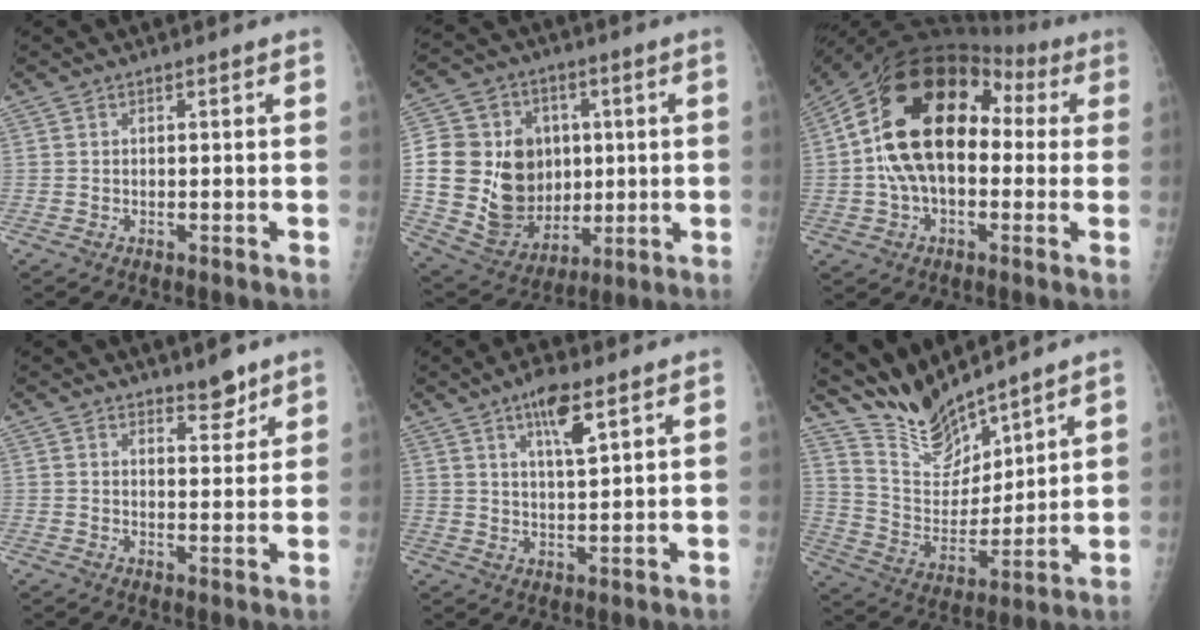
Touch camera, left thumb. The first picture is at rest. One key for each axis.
{"total": 20.4, "fx": 0.8, "fy": 16.5, "fz": 12.1, "tx": -0.194, "ty": 0.003, "tz": 0.036}
{"total": 21.4, "fx": 1.7, "fy": 13.5, "fz": 16.5, "tx": -0.270, "ty": 0.043, "tz": 0.015}
{"total": 4.1, "fx": 3.3, "fy": 1.5, "fz": 1.9, "tx": -0.008, "ty": -0.025, "tz": 0.049}
{"total": 7.0, "fx": 4.0, "fy": 1.8, "fz": 5.4, "tx": -0.088, "ty": -0.022, "tz": 0.069}
{"total": 11.8, "fx": 11.1, "fy": 2.5, "fz": 3.3, "tx": -0.039, "ty": -0.073, "tz": 0.228}